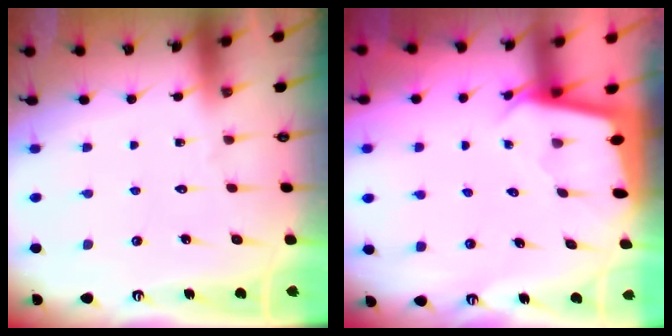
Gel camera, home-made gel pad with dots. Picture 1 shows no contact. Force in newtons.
{"total": 1.9, "press": 1.9, "slide": 0.1}